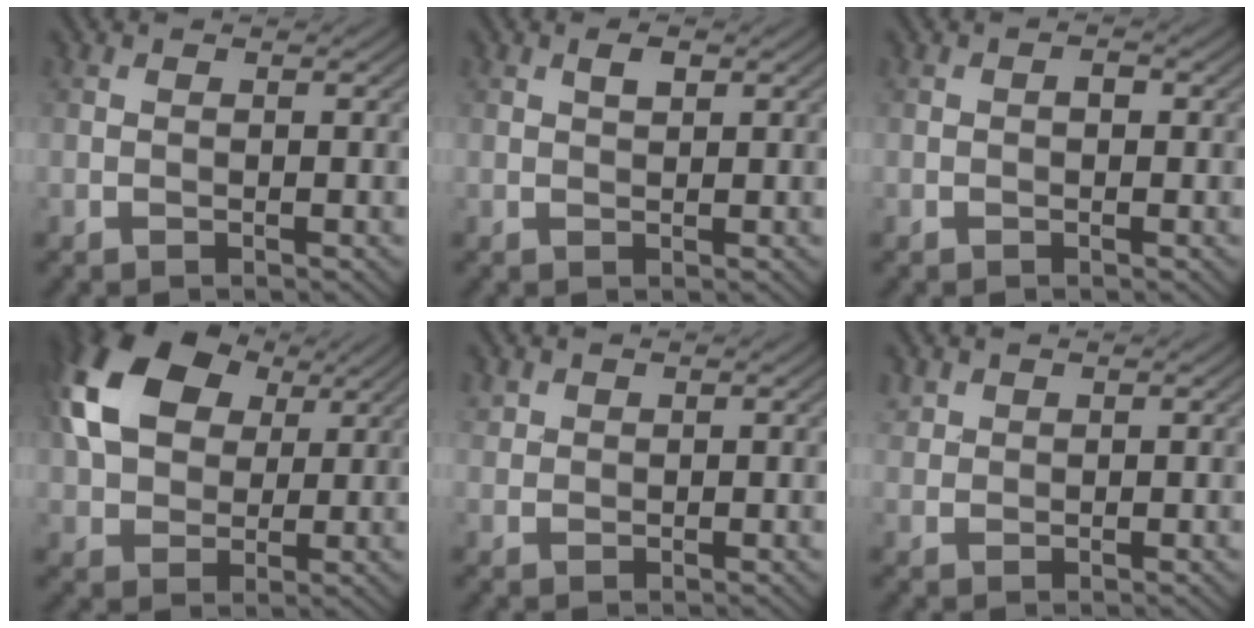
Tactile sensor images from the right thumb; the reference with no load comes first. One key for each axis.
{"total": 1.4, "fx": 0.7, "fy": 0.6, "fz": 1.1, "tx": -0.022, "ty": 0.002, "tz": 0.013}
{"total": 0.8, "fx": -0.1, "fy": 0.5, "fz": 0.6, "tx": -0.009, "ty": 0.000, "tz": -0.004}
{"total": 13.8, "fx": 4.7, "fy": 9.3, "fz": 9.1, "tx": -0.224, "ty": 0.026, "tz": 0.089}
{"total": 1.3, "fx": 1.0, "fy": 0.8, "fz": 0.3, "tx": -0.010, "ty": 0.003, "tz": 0.026}
{"total": 1.6, "fx": 1.3, "fy": 0.9, "fz": 0.4, "tx": -0.014, "ty": 0.004, "tz": 0.033}